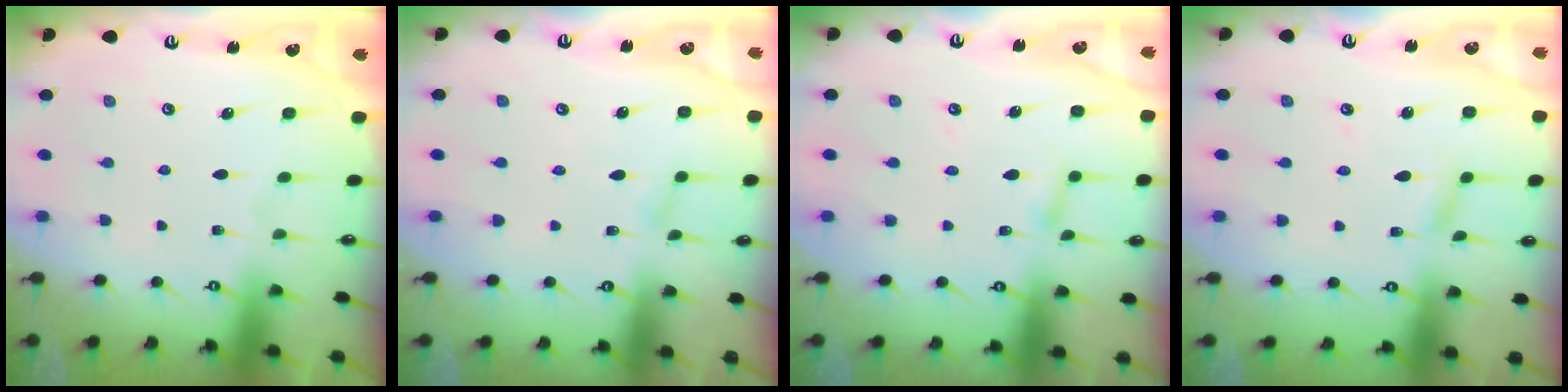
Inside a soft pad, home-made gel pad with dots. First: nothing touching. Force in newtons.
{"total": 1.9, "press": 1.8, "slide": 0.3}
{"total": 3.0, "press": 3.0, "slide": 0.3}
{"total": 2.8, "press": 2.8, "slide": 0.1}